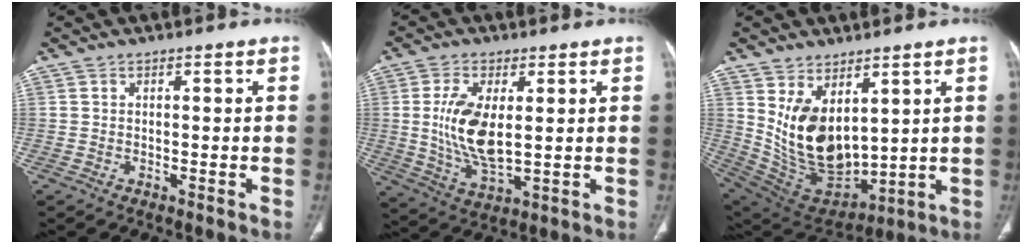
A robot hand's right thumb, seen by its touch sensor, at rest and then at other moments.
{"total": 11.5, "force": [1.4, 5.3, 10.1], "torque": [-0.203, -0.019, 0.036]}
{"total": 15.1, "force": [4.6, 8.9, 11.3], "torque": [-0.174, -0.035, 0.123]}